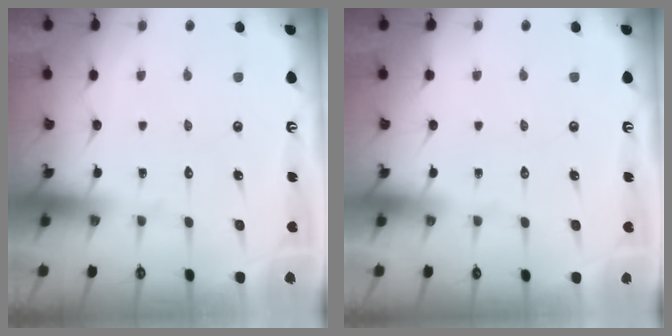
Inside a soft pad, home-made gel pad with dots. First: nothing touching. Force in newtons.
{"total": 0.0}